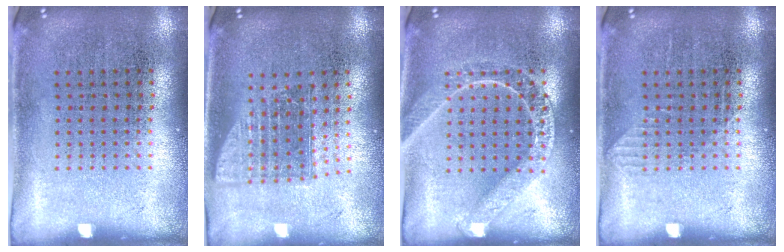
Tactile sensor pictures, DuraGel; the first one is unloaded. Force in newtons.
{"total": 1.6, "press": 1.2, "slide": 0.9}
{"total": 2.5, "press": 2.5, "slide": 0.4}
{"total": 0.6, "press": 0.5, "slide": 0.2}